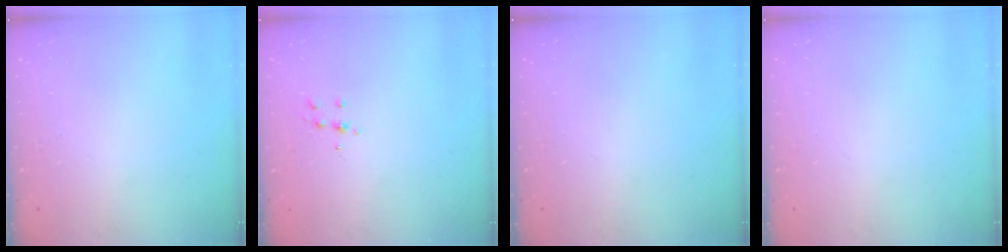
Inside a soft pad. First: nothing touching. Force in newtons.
{"total": 5.8, "press": 5.7, "slide": 0.8}
{"total": 0.0}
{"total": 0.0}